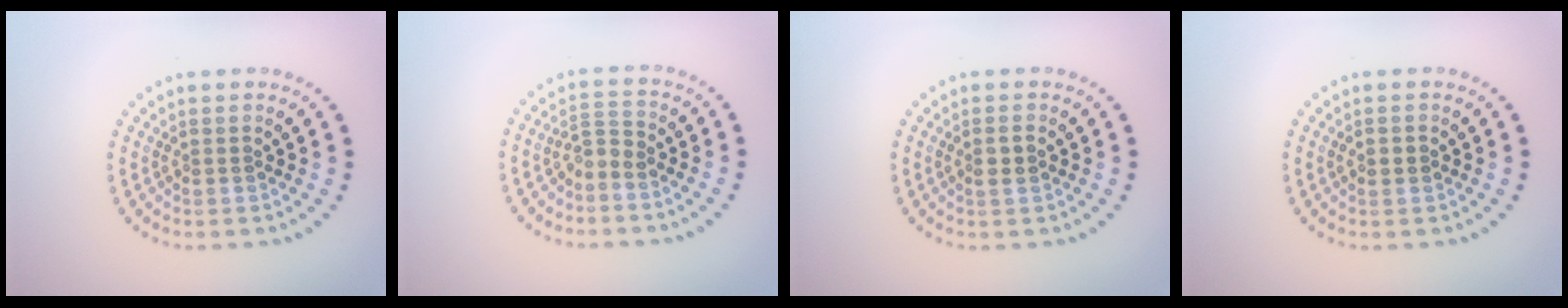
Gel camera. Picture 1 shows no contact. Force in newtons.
{"total": 1.6, "press": 1.1, "slide": 1.1}
{"total": 1.2, "press": 1.1, "slide": 0.5}
{"total": 1.1, "press": 1.1, "slide": 0.2}